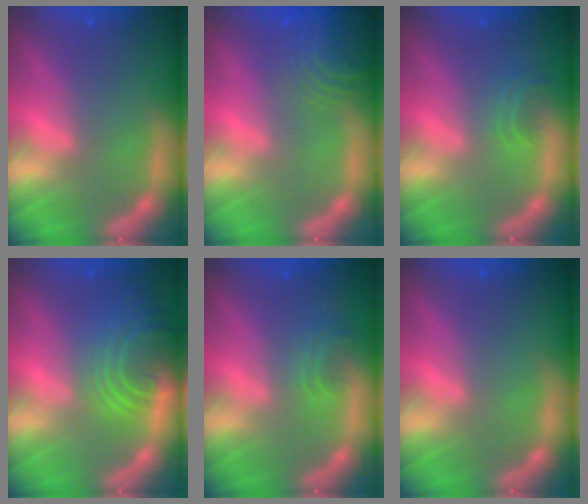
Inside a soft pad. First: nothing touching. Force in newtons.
{"total": 8.0}
{"total": 1.9}
{"total": 8.1}
{"total": 1.9}
{"total": 0.0}